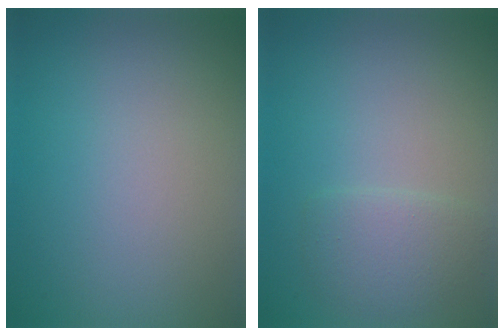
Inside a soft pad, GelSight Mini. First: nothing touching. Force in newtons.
{"total": 2.3, "press": 2.2, "slide": 0.1}